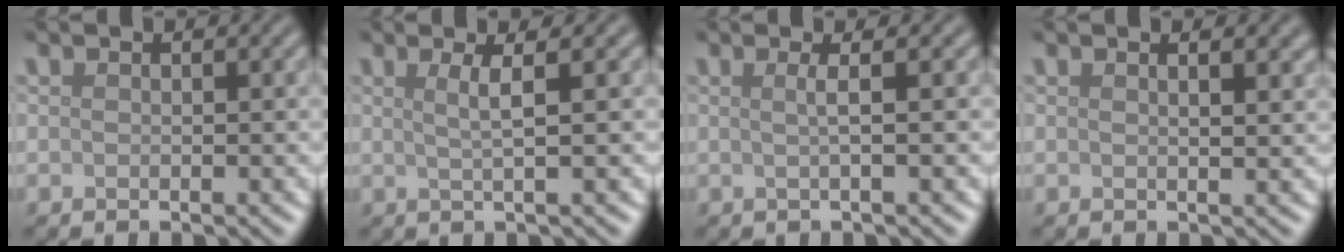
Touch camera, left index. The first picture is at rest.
{"total": 2.3, "force": [0.6, 0.5, 2.1], "torque": [-0.039, 0.003, 0.006]}
{"total": 1.8, "force": [0.2, 0.6, 1.7], "torque": [-0.026, 0.005, -0.009]}
{"total": 2.1, "force": [1.3, 0.8, 1.4], "torque": [-0.006, 0.006, 0.008]}